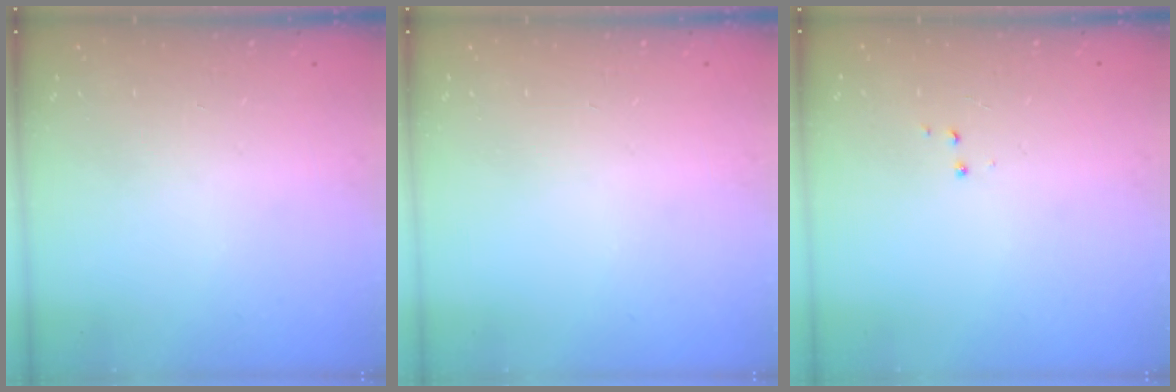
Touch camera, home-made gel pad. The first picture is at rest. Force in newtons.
{"total": 0.0}
{"total": 2.9, "press": 2.8, "slide": 0.4}